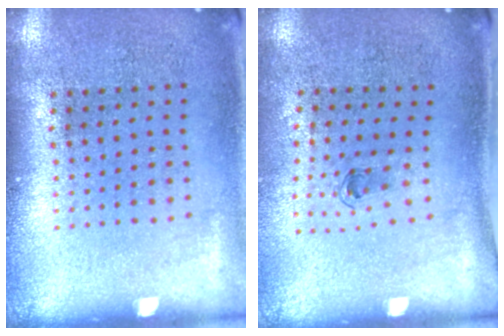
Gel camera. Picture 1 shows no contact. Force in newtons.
{"total": 0.6, "press": 0.3, "slide": 0.6}